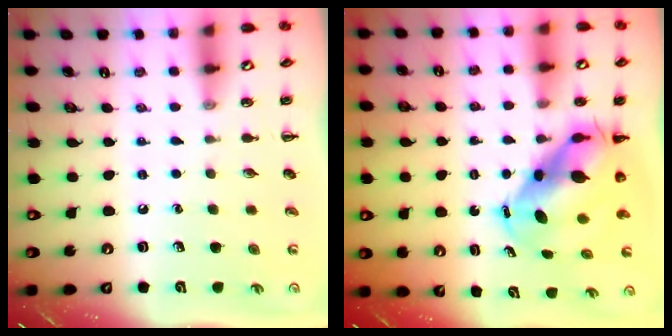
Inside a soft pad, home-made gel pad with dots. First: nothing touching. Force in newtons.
{"total": 9.2, "press": 8.9, "slide": 2.2}